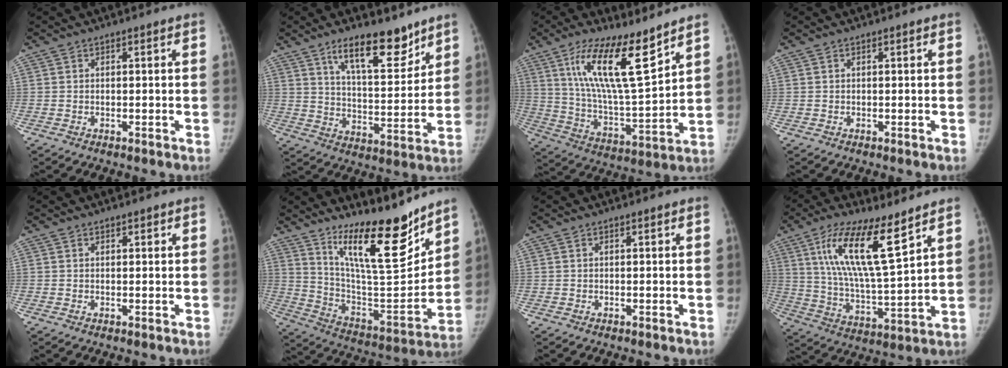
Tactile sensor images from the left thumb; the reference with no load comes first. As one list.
[{"total": 14.0, "force": [9.6, 5.0, 8.9], "torque": [-0.108, -0.065, 0.163]}, {"total": 17.6, "force": [10.5, 4.2, 13.5], "torque": [-0.222, -0.066, 0.202]}, {"total": 0.0}, {"total": 0.8, "force": [0.6, 0.4, 0.4], "torque": [0.001, -0.002, 0.007]}, {"total": 20.3, "force": [15.1, 4.5, 12.7], "torque": [-0.157, -0.118, 0.261]}, {"total": 0.0}, {"total": 16.5, "force": [9.0, 3.8, 13.3], "torque": [-0.241, -0.051, 0.173]}]